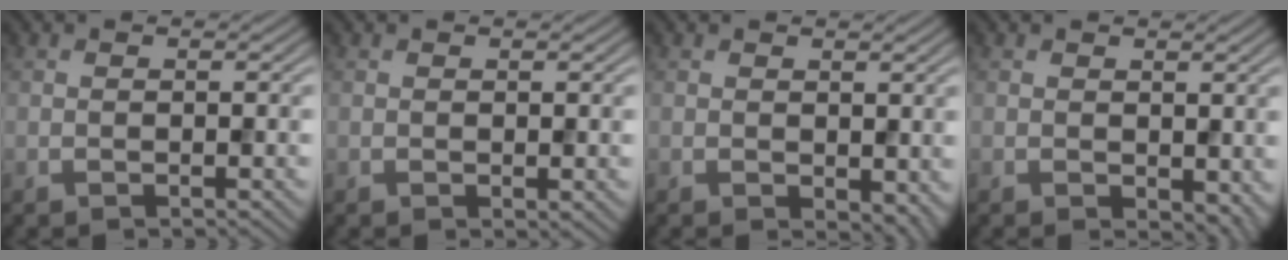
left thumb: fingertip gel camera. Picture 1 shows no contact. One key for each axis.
{"total": 0.5, "fx": 0.1, "fy": 0.3, "fz": 0.4, "tx": -0.003, "ty": -0.002, "tz": 0.001}
{"total": 2.8, "fx": -0.2, "fy": 1.8, "fz": 2.2, "tx": -0.031, "ty": -0.011, "tz": 0.002}
{"total": 2.9, "fx": -0.1, "fy": 1.9, "fz": 2.2, "tx": -0.032, "ty": -0.013, "tz": 0.004}